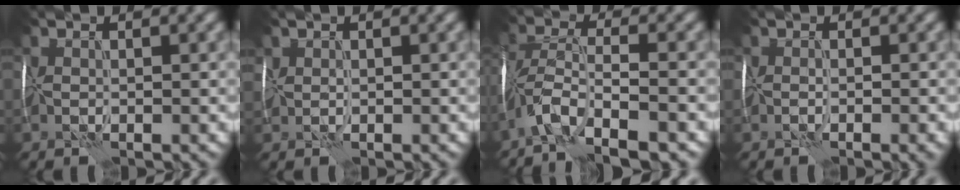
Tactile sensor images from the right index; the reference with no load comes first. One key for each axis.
{"total": 1.3, "fx": 0.8, "fy": 1.1, "fz": 0.2, "tx": -0.007, "ty": 0.005, "tz": 0.014}
{"total": 7.2, "fx": -4.8, "fy": 2.1, "fz": 4.9, "tx": -0.091, "ty": 0.004, "tz": -0.100}
{"total": 1.8, "fx": -0.8, "fy": 0.7, "fz": 1.5, "tx": -0.013, "ty": 0.000, "tz": -0.005}